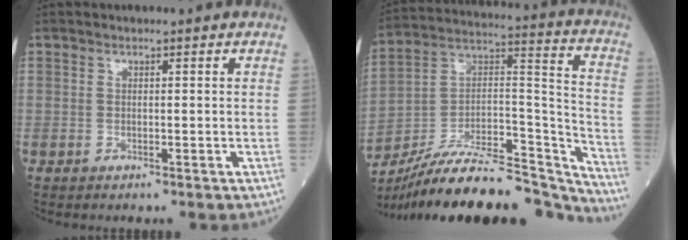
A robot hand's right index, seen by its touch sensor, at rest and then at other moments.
{"total": 29.1, "force": [-25.8, 5.4, 12.4], "torque": [-0.181, 0.014, -0.401]}